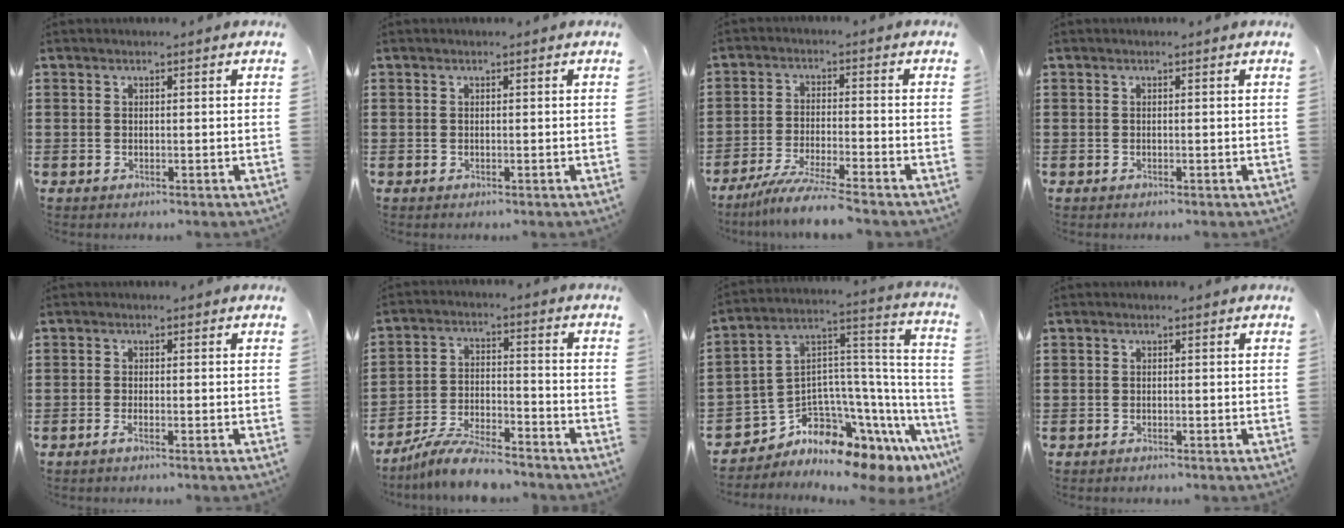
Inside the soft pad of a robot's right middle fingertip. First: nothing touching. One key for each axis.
{"total": 0.0}
{"total": 6.2, "fx": -5.4, "fy": -0.5, "fz": 3.0, "tx": -0.066, "ty": -0.021, "tz": -0.104}
{"total": 0.0}
{"total": 1.1, "fx": -0.7, "fy": 0.0, "fz": 0.9, "tx": -0.017, "ty": -0.002, "tz": -0.012}
{"total": 8.2, "fx": -7.4, "fy": 1.1, "fz": 3.3, "tx": -0.070, "ty": 0.010, "tz": -0.142}
{"total": 5.9, "fx": -5.2, "fy": 2.2, "fz": 1.8, "tx": -0.064, "ty": -0.045, "tz": -0.110}
{"total": 0.6, "fx": -0.6, "fy": 0.2, "fz": 0.0, "tx": 0.000, "ty": 0.001, "tz": -0.014}